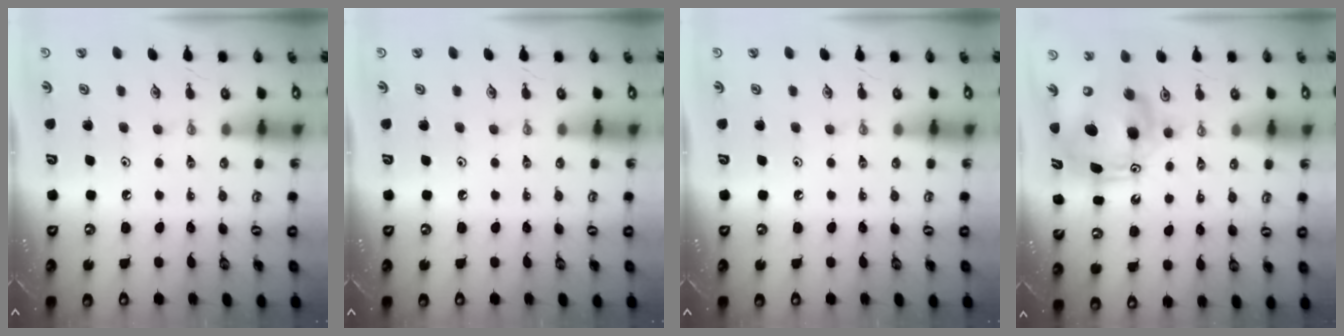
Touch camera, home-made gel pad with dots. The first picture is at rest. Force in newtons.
{"total": 0.0}
{"total": 0.0}
{"total": 10.9, "press": 10.8, "slide": 2.0}